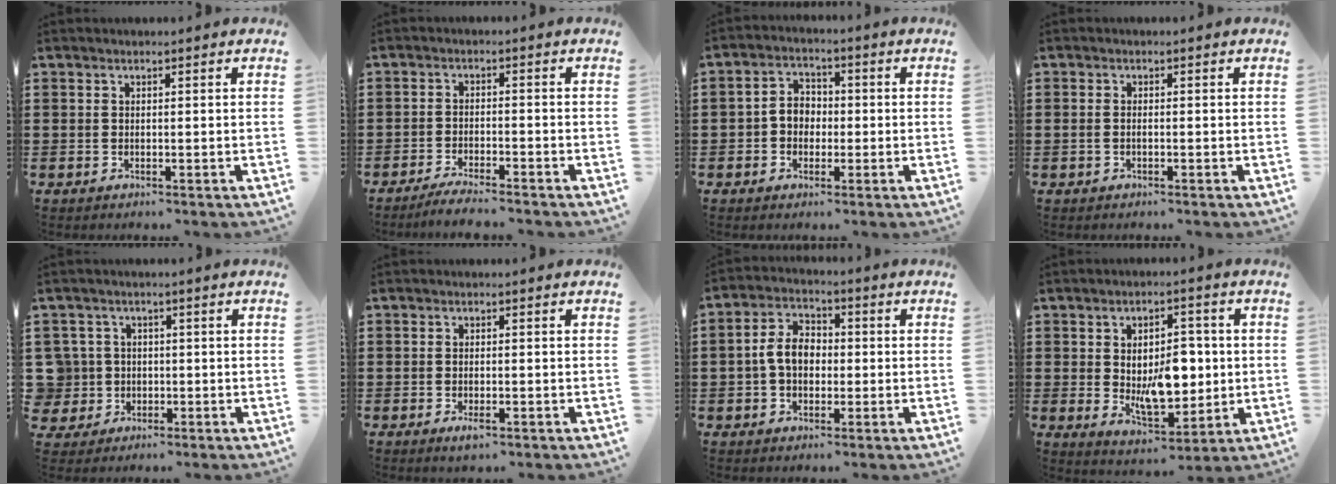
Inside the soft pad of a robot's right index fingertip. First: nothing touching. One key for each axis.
{"total": 3.0, "fx": -2.9, "fy": -0.3, "fz": 0.7, "tx": -0.014, "ty": 0.000, "tz": -0.059}
{"total": 3.7, "fx": -0.9, "fy": 3.1, "fz": 1.8, "tx": -0.043, "ty": 0.010, "tz": -0.020}
{"total": 0.8, "fx": -0.3, "fy": 0.3, "fz": 0.7, "tx": -0.016, "ty": -0.004, "tz": -0.004}
{"total": 4.6, "fx": -0.2, "fy": 4.5, "fz": 0.6, "tx": -0.048, "ty": 0.006, "tz": -0.008}
{"total": 1.6, "fx": -0.7, "fy": 0.4, "fz": 1.3, "tx": -0.026, "ty": -0.005, "tz": -0.012}
{"total": 5.9, "fx": -0.5, "fy": 4.1, "fz": 4.2, "tx": -0.107, "ty": 0.007, "tz": -0.018}
{"total": 9.1, "fx": 0.4, "fy": 5.0, "fz": 7.6, "tx": -0.115, "ty": 0.001, "tz": 0.003}